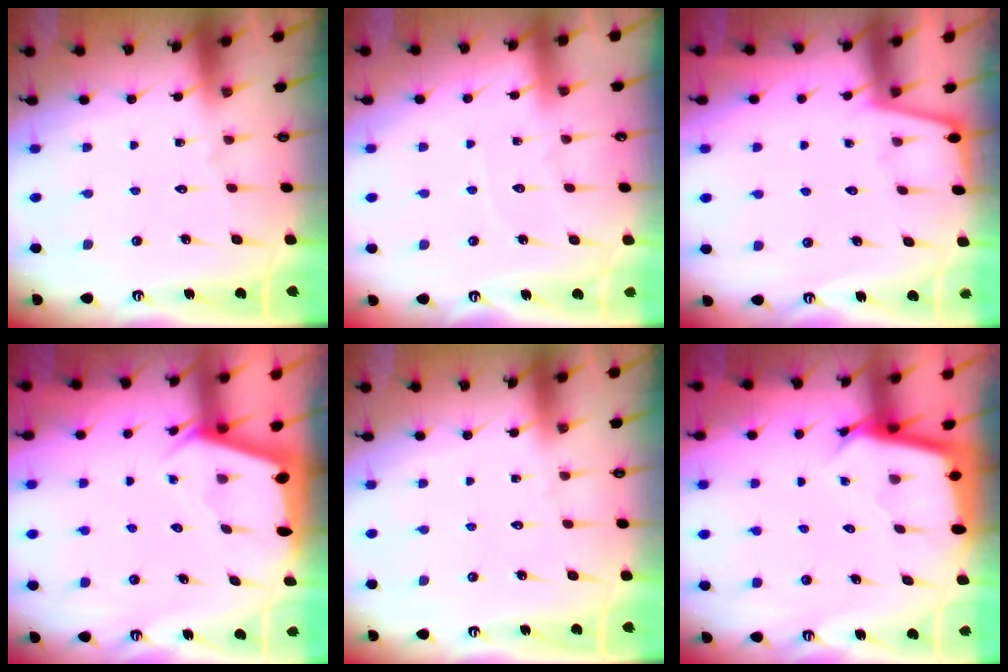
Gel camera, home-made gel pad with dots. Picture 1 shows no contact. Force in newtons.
{"total": 2.7, "press": 2.6, "slide": 0.4}
{"total": 1.7, "press": 1.7, "slide": 0.1}
{"total": 2.5, "press": 2.5, "slide": 0.3}
{"total": 0.0}
{"total": 2.7, "press": 2.7, "slide": 0.0}